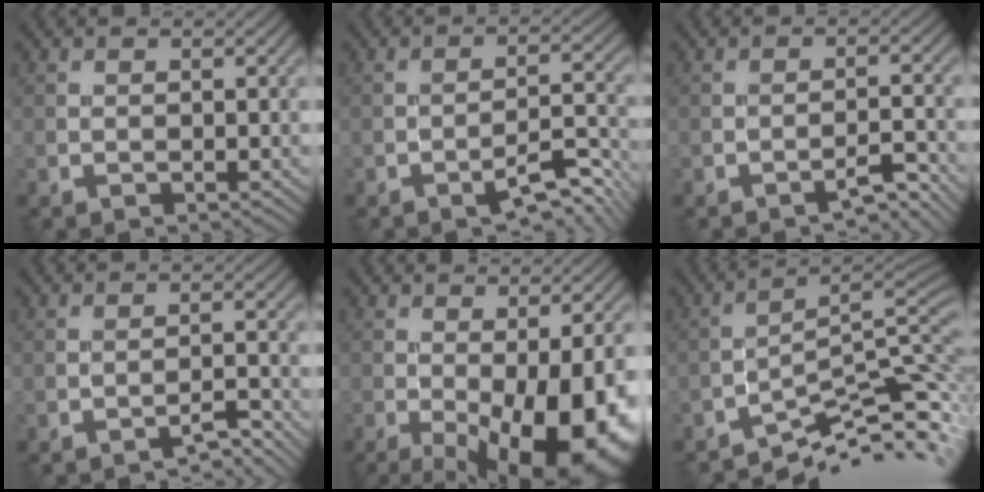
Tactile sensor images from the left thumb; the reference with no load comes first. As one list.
[{"total": 6.4, "force": [-4.3, 1.2, 4.5], "torque": [-0.070, 0.007, -0.064]}, {"total": 3.5, "force": [-3.0, 0.2, 1.9], "torque": [-0.027, 0.013, -0.050]}, {"total": 3.1, "force": [-2.7, 0.1, 1.4], "torque": [-0.017, 0.012, -0.050]}, {"total": 16.3, "force": [-5.9, 6.3, 13.8], "torque": [-0.195, -0.033, -0.057]}, {"total": 10.3, "force": [-7.4, 1.9, 6.9], "torque": [-0.100, 0.001, -0.118]}]